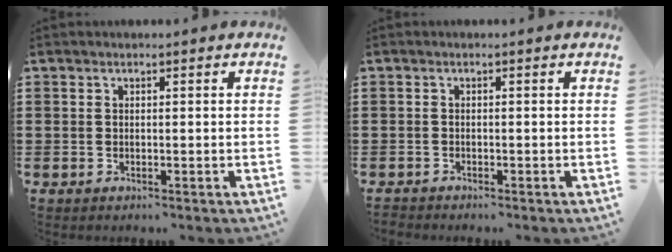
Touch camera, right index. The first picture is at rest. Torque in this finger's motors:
{"motor_torque": [-2.14, 0.00, -1.05, -0.21]}